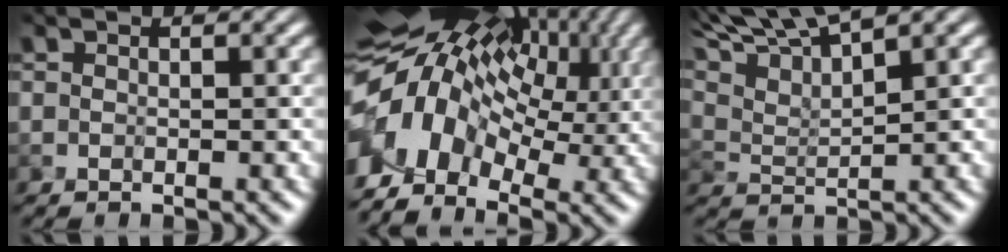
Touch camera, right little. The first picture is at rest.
{"total": 14.6, "force": [-0.5, 10.0, 10.6], "torque": [-0.207, 0.003, 0.002]}
{"total": 6.8, "force": [5.6, 1.1, 3.7], "torque": [-0.064, 0.021, 0.102]}